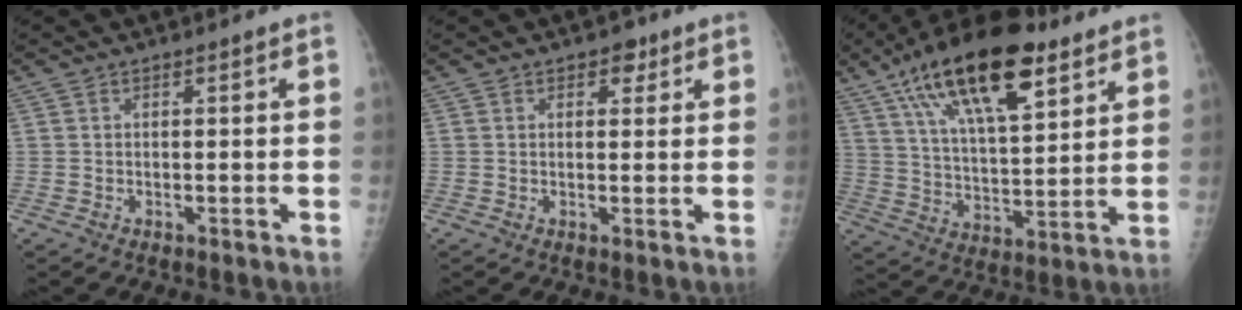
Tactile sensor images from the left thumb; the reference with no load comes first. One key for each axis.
{"total": 2.9, "fx": 1.6, "fy": 1.8, "fz": 1.6, "tx": -0.003, "ty": -0.005, "tz": 0.019}
{"total": 22.5, "fx": 12.5, "fy": 8.6, "fz": 16.6, "tx": -0.266, "ty": -0.031, "tz": 0.216}